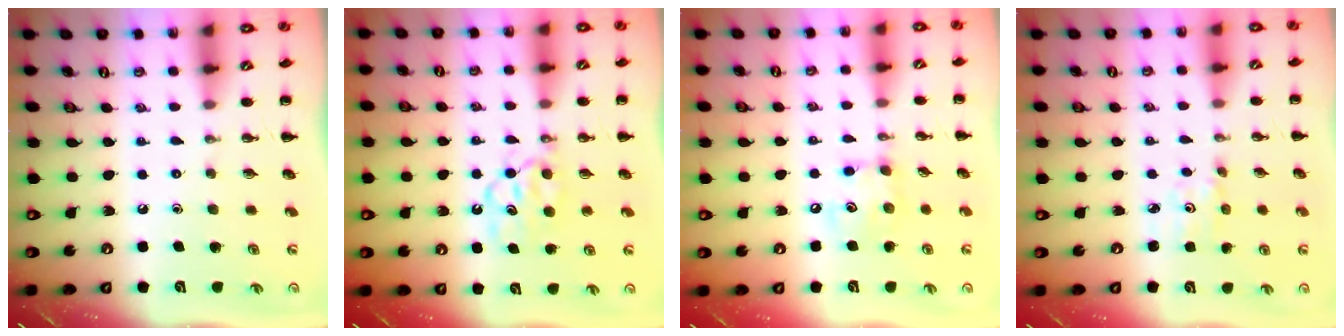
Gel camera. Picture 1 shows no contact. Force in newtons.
{"total": 7.0, "press": 7.0, "slide": 0.6}
{"total": 7.0, "press": 7.0, "slide": 0.4}
{"total": 1.9, "press": 1.9, "slide": 0.4}